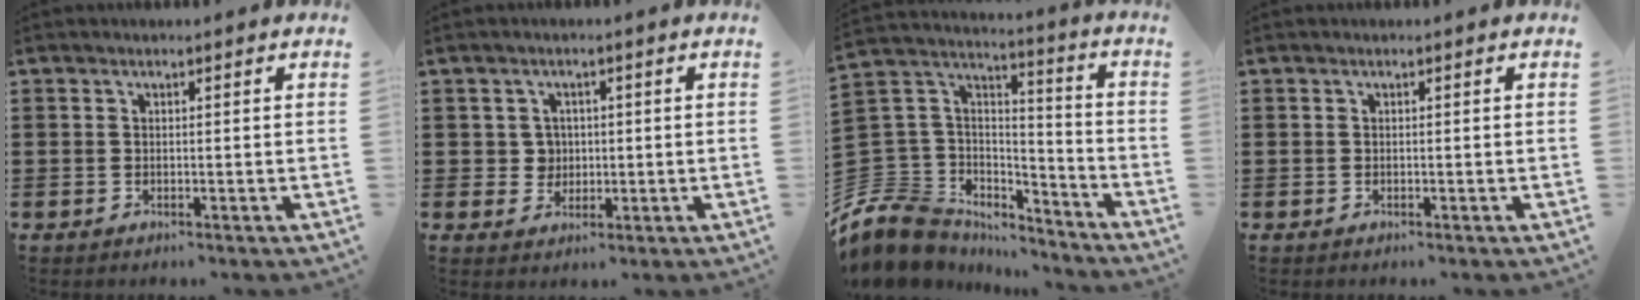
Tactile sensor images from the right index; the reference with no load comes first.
{"total": 3.0, "force": [0.2, 2.9, 1.0], "torque": [-0.023, 0.006, 0.000]}
{"total": 9.7, "force": [-6.9, 6.6, 1.4], "torque": [-0.084, -0.006, -0.136]}
{"total": 0.0}